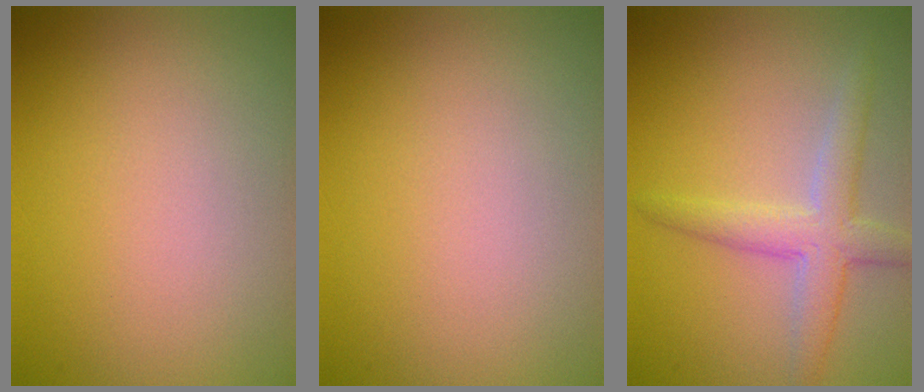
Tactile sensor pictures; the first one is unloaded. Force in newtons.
{"total": 0.0}
{"total": 3.6, "press": 3.6, "slide": 0.1}